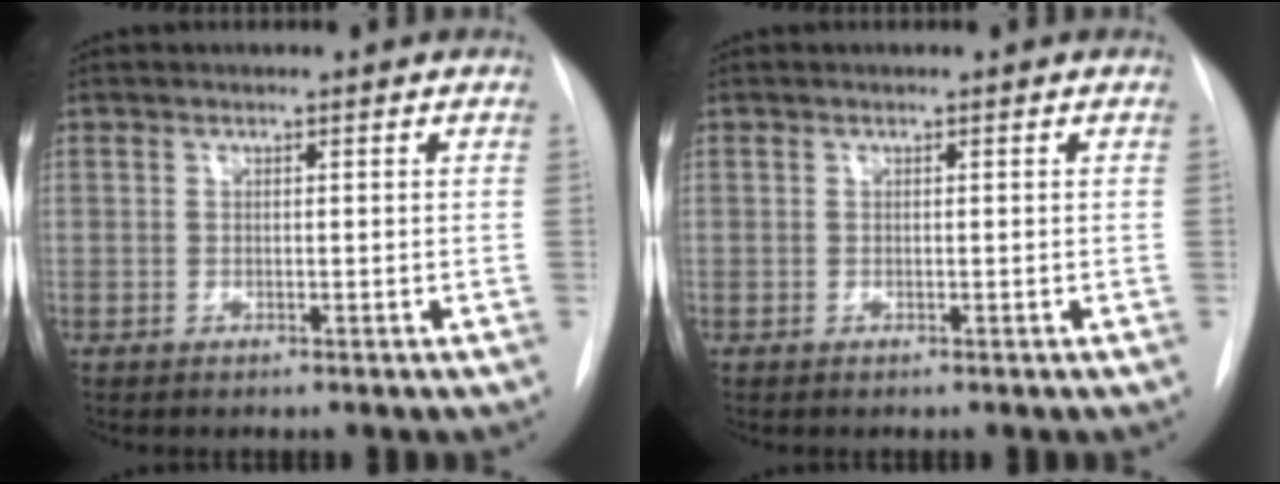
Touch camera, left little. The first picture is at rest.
{"total": 0.0}